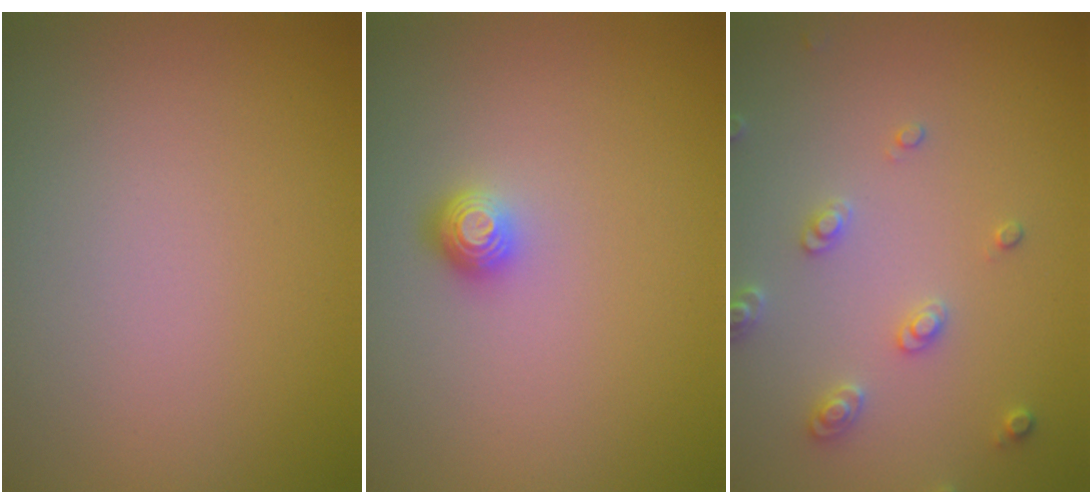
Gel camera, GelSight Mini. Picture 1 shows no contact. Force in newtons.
{"total": 1.2, "press": 1.0, "slide": 0.7}
{"total": 2.5, "press": 2.4, "slide": 0.7}